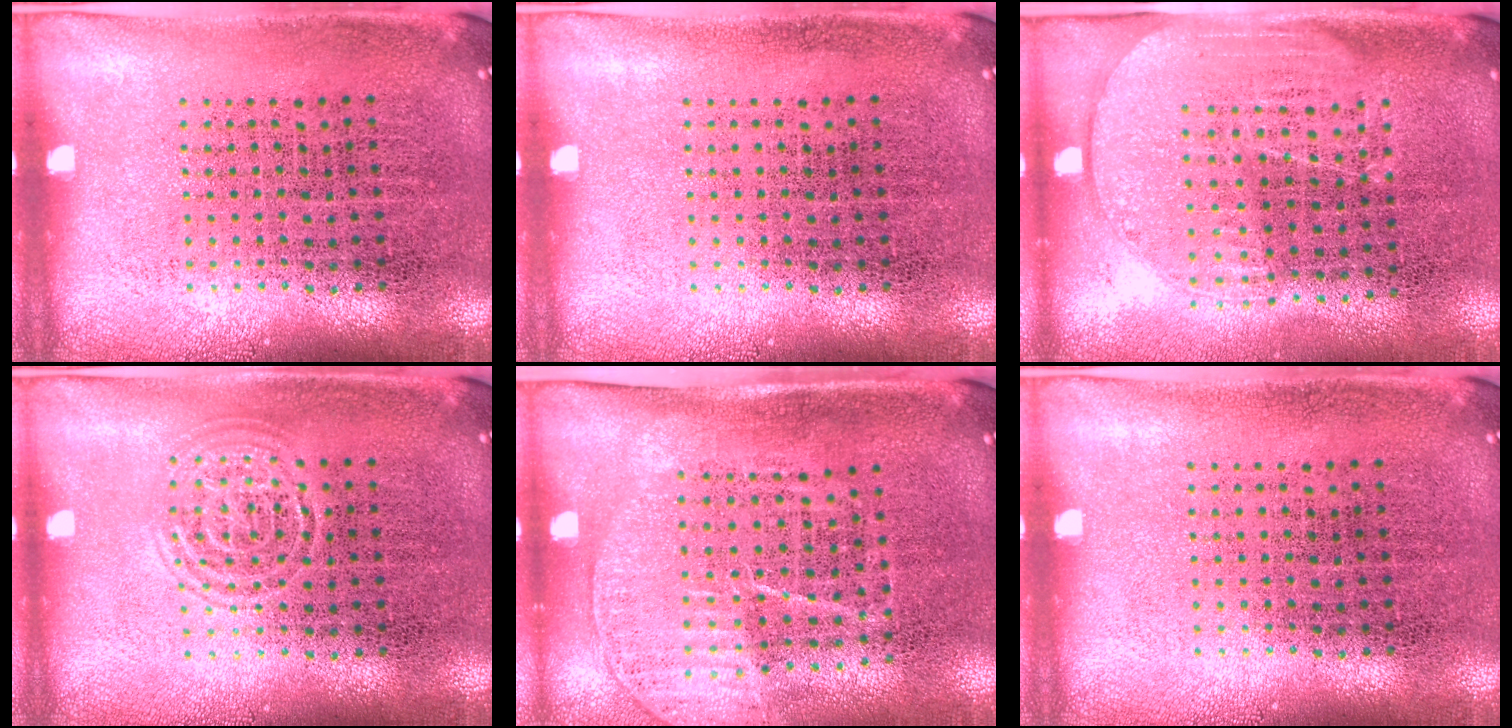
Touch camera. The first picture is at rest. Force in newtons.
{"total": 0.0}
{"total": 1.7, "press": 1.4, "slide": 0.8}
{"total": 1.5, "press": 1.5, "slide": 0.1}
{"total": 1.5, "press": 1.3, "slide": 0.8}
{"total": 0.0}